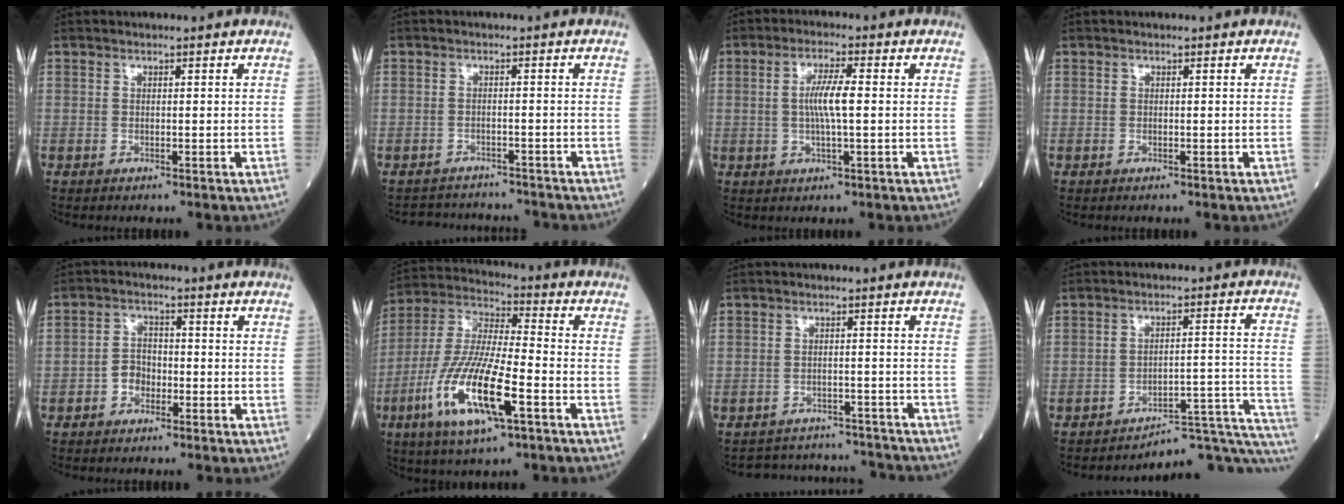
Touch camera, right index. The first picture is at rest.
{"total": 6.1, "force": [-5.8, 1.8, -0.2], "torque": [0.009, 0.017, -0.077]}
{"total": 5.3, "force": [0.2, 0.5, 5.3], "torque": [-0.104, 0.003, 0.001]}
{"total": 0.0}
{"total": 3.3, "force": [-1.5, 2.5, 1.6], "torque": [-0.023, 0.011, -0.031]}
{"total": 16.8, "force": [-6.4, 3.2, 15.2], "torque": [-0.318, -0.018, -0.116]}
{"total": 8.8, "force": [-8.5, 2.3, -0.7], "torque": [0.017, 0.031, -0.108]}
{"total": 13.8, "force": [-13.5, 1.1, 2.5], "torque": [0.007, 0.059, -0.174]}